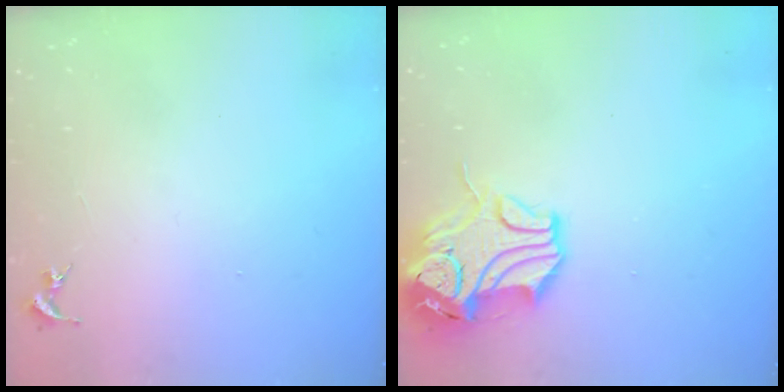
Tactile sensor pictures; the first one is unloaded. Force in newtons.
{"total": 12.5, "press": 12.4, "slide": 1.8}